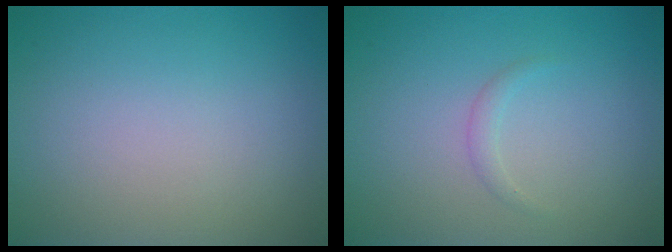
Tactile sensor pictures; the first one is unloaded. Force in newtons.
{"total": 0.8, "press": 0.8, "slide": 0.0}